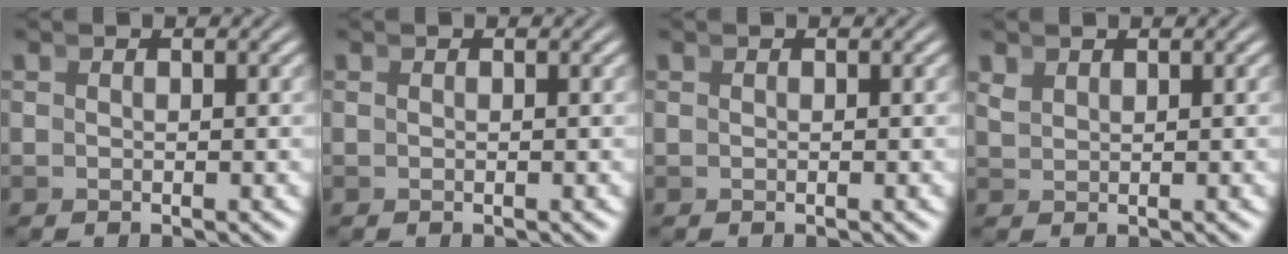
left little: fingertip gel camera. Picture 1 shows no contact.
{"total": 0.6, "force": [0.0, -0.5, -0.1], "torque": [0.003, -0.003, 0.003]}
{"total": 0.0}
{"total": 1.0, "force": [1.0, -0.2, 0.1], "torque": [0.005, 0.000, 0.029]}